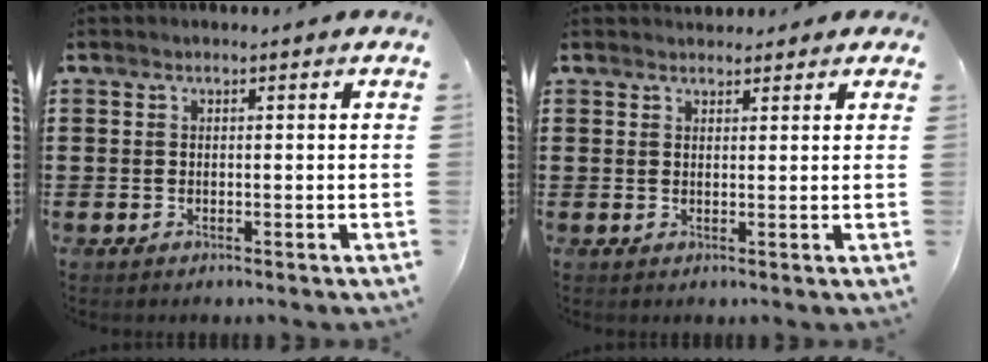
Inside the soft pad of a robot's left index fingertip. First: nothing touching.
{"total": 1.8, "force": [1.7, 0.7, 0.1], "torque": [0.001, 0.002, 0.030]}